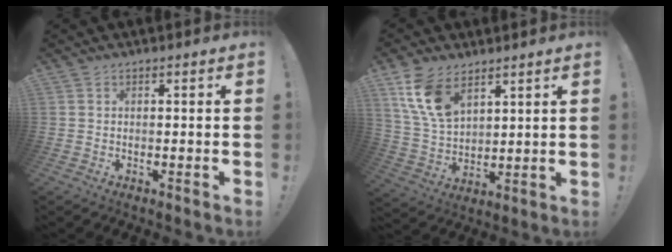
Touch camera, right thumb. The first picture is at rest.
{"total": 12.4, "force": [7.3, 7.1, 7.1], "torque": [-0.152, -0.028, 0.142]}